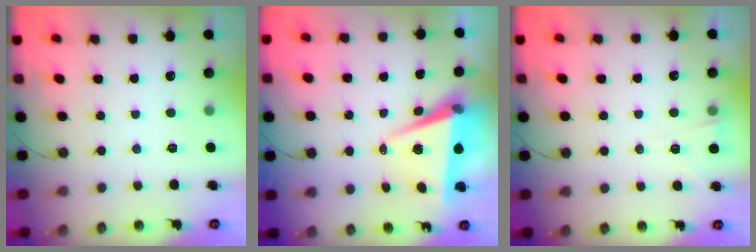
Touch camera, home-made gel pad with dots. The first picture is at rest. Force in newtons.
{"total": 7.5, "press": 6.1, "slide": 4.4}
{"total": 2.7, "press": 2.1, "slide": 1.6}